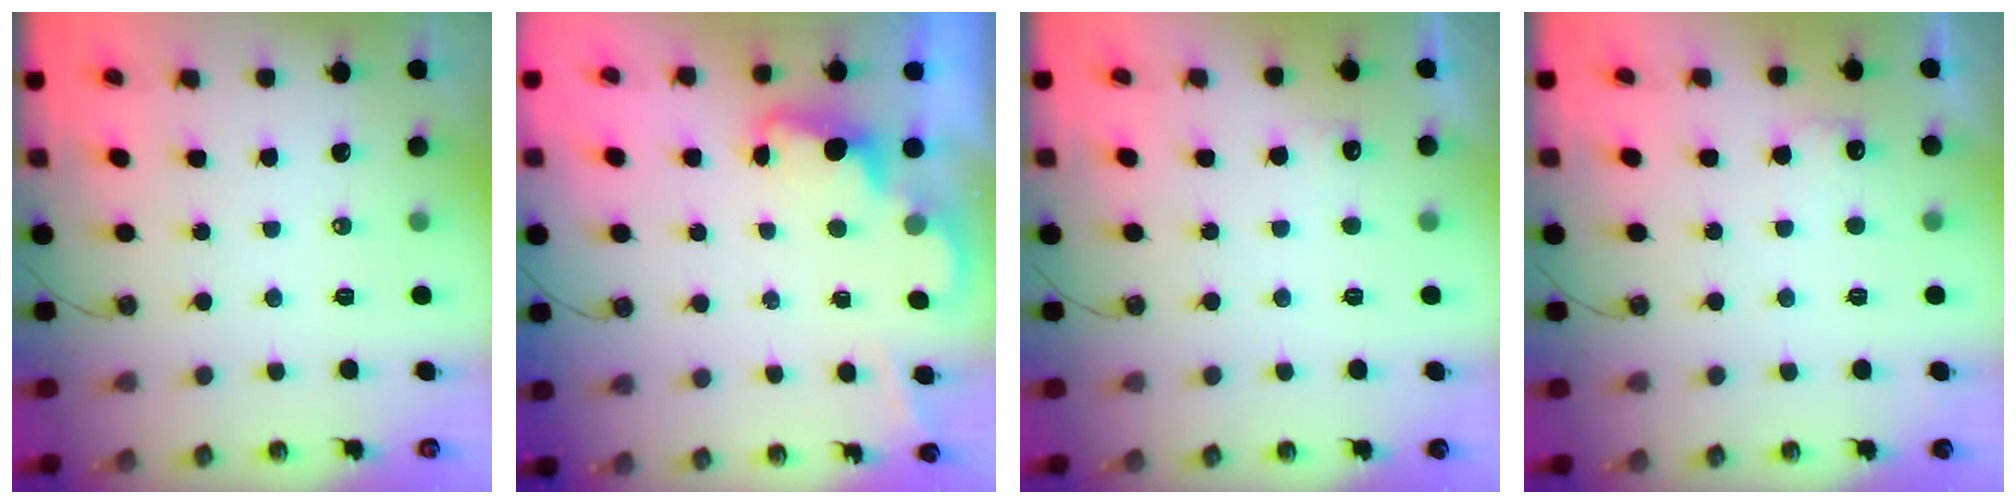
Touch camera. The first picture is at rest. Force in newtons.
{"total": 2.5, "press": 2.4, "slide": 0.5}
{"total": 3.9, "press": 3.7, "slide": 1.2}
{"total": 6.0, "press": 5.9, "slide": 0.5}